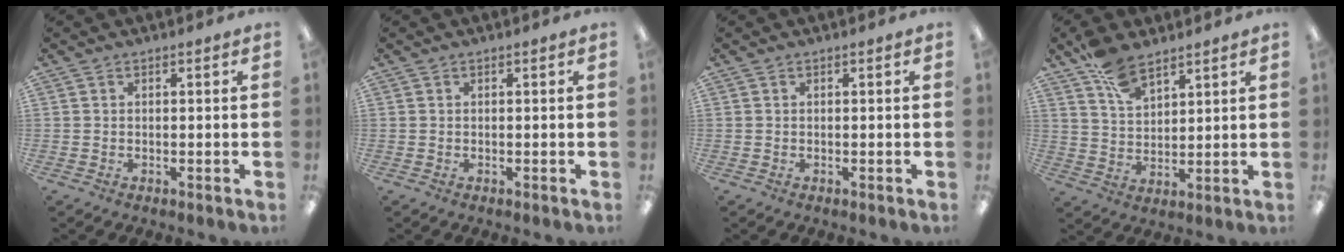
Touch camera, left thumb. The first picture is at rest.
{"total": 0.0}
{"total": 0.0}
{"total": 8.8, "force": [6.5, 4.1, 4.2], "torque": [-0.084, -0.025, 0.121]}